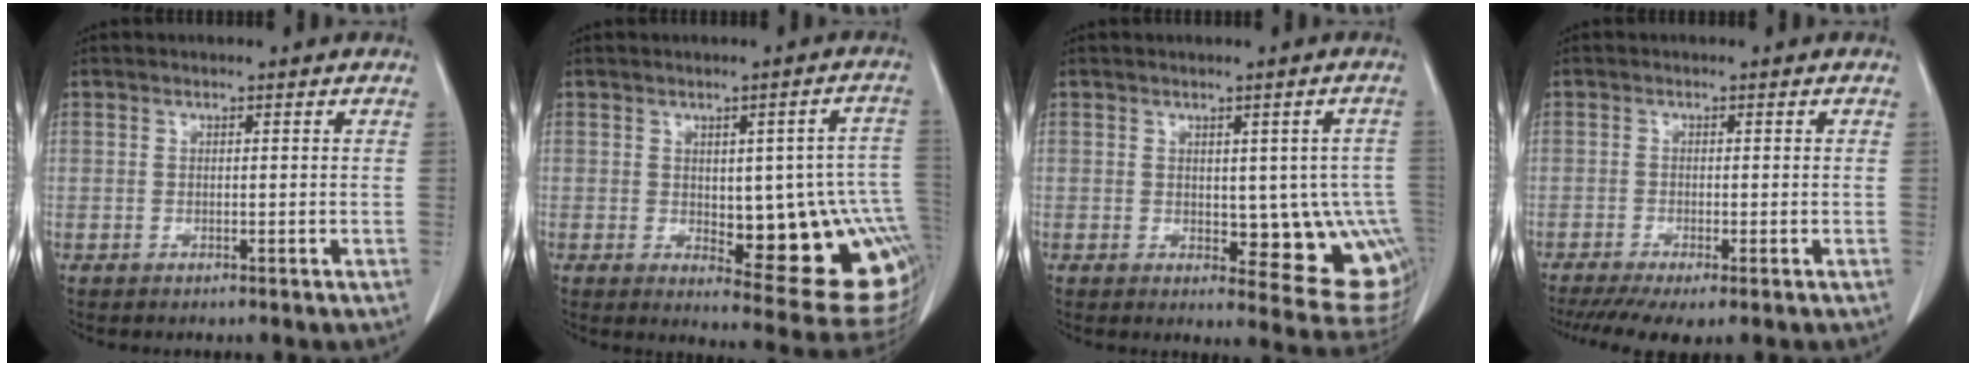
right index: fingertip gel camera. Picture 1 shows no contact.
{"total": 18.2, "force": [-2.0, 5.4, 17.3], "torque": [-0.137, 0.019, 0.002]}
{"total": 11.0, "force": [-0.8, 4.7, 9.9], "torque": [-0.092, -0.002, 0.003]}
{"total": 6.6, "force": [-4.6, 1.1, 4.6], "torque": [-0.073, -0.016, -0.076]}